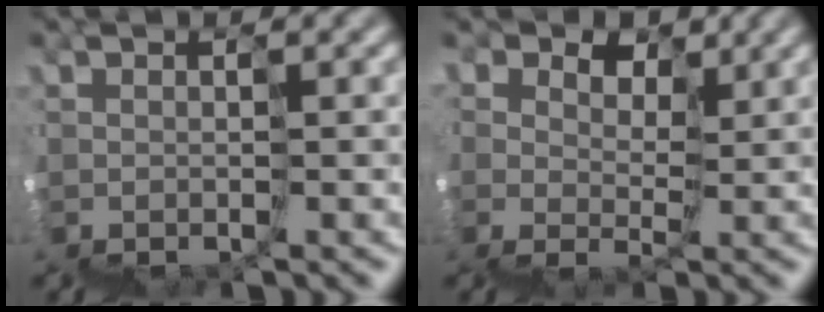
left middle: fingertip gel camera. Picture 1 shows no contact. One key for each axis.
{"total": 4.8, "fx": 2.9, "fy": 3.6, "fz": 1.3, "tx": -0.012, "ty": 0.014, "tz": 0.060}